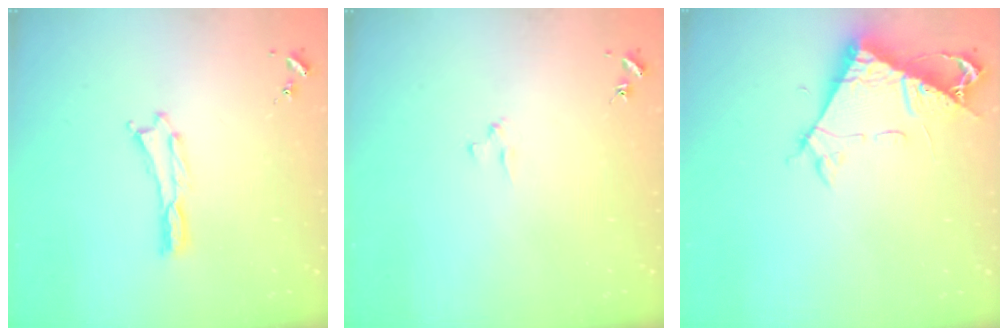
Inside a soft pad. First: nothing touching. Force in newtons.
{"total": 1.9, "press": 1.9, "slide": 0.2}
{"total": 7.6, "press": 7.6, "slide": 0.9}